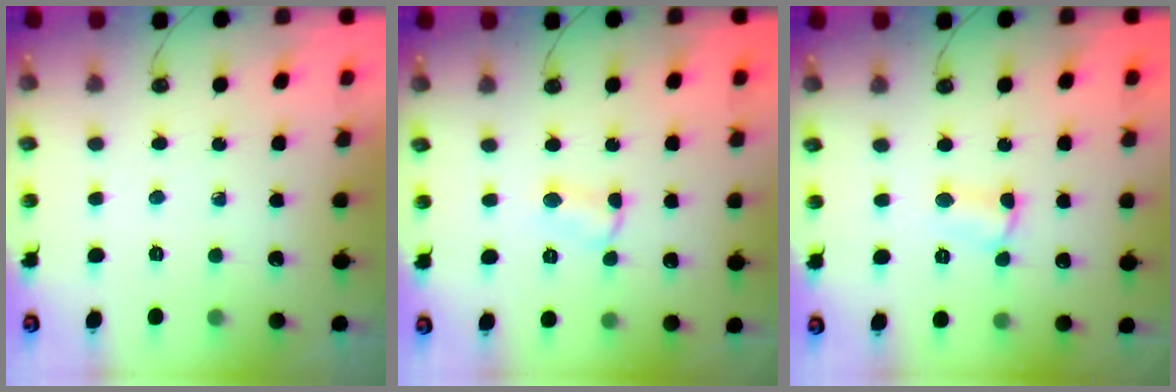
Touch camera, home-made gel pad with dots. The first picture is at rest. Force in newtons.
{"total": 2.8, "press": 2.8, "slide": 0.4}
{"total": 3.9, "press": 2.5, "slide": 2.9}